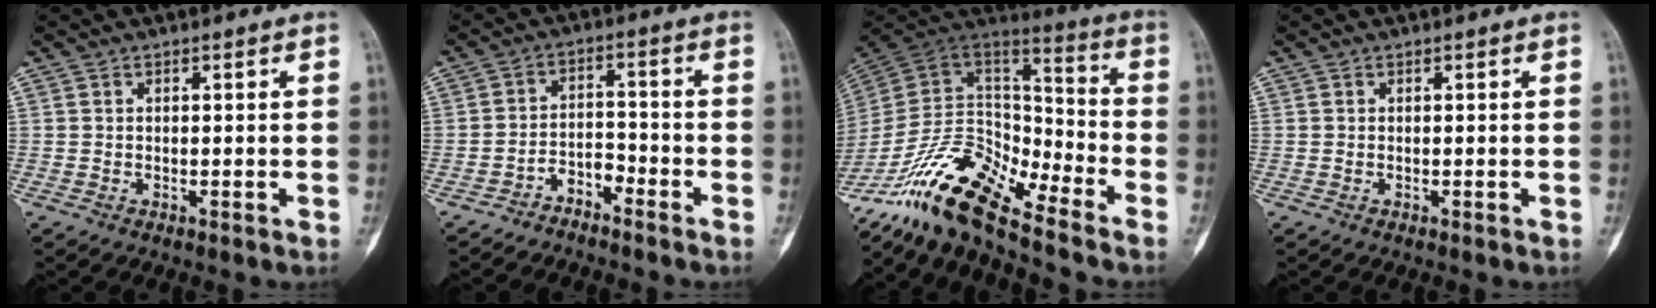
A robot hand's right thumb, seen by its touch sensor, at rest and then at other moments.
{"total": 3.9, "force": [-3.3, 1.6, 1.1], "torque": [-0.010, 0.042, -0.060]}
{"total": 17.7, "force": [-14.0, 4.9, 9.7], "torque": [-0.167, 0.090, -0.264]}
{"total": 0.0}